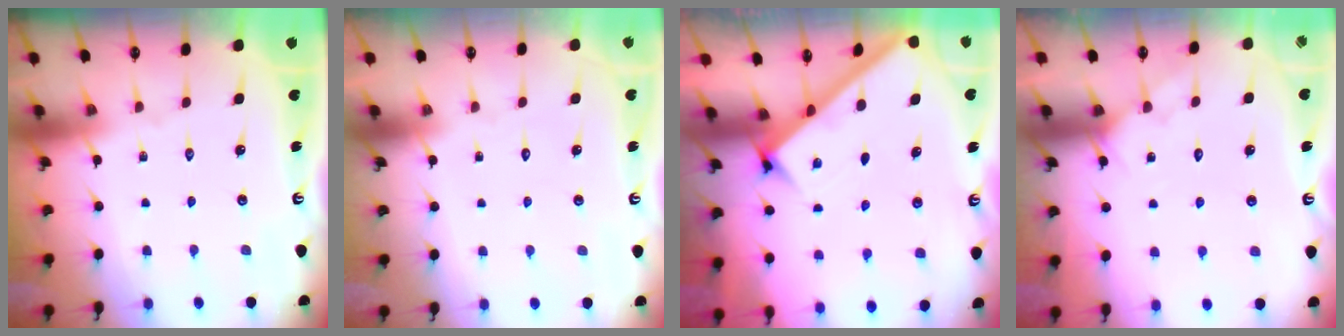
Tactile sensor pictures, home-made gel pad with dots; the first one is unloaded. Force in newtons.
{"total": 1.6, "press": 1.6, "slide": 0.1}
{"total": 2.8, "press": 2.8, "slide": 0.4}
{"total": 3.8, "press": 3.8, "slide": 0.4}